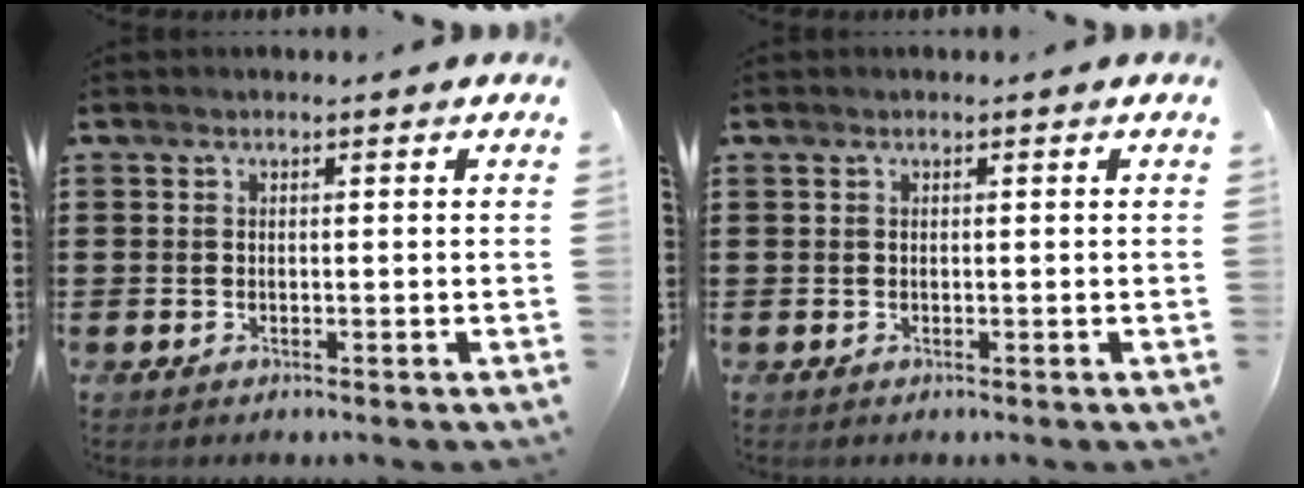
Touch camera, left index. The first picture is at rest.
{"total": 0.0}